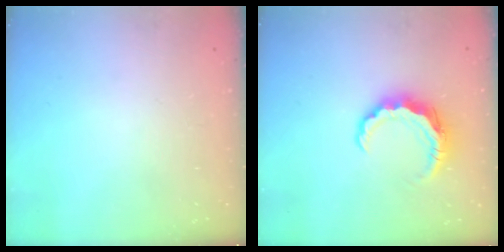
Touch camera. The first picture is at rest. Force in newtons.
{"total": 8.0, "press": 8.0, "slide": 0.9}